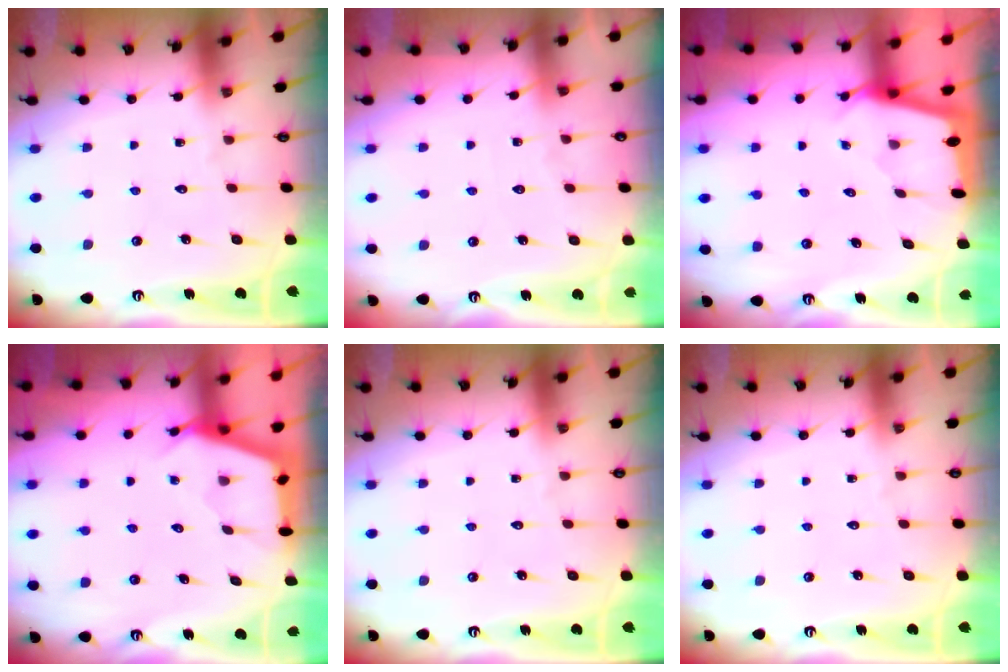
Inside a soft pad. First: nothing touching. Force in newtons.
{"total": 2.3, "press": 2.3, "slide": 0.2}
{"total": 1.9, "press": 1.9, "slide": 0.1}
{"total": 2.9, "press": 2.9, "slide": 0.3}
{"total": 0.0}
{"total": 0.0}